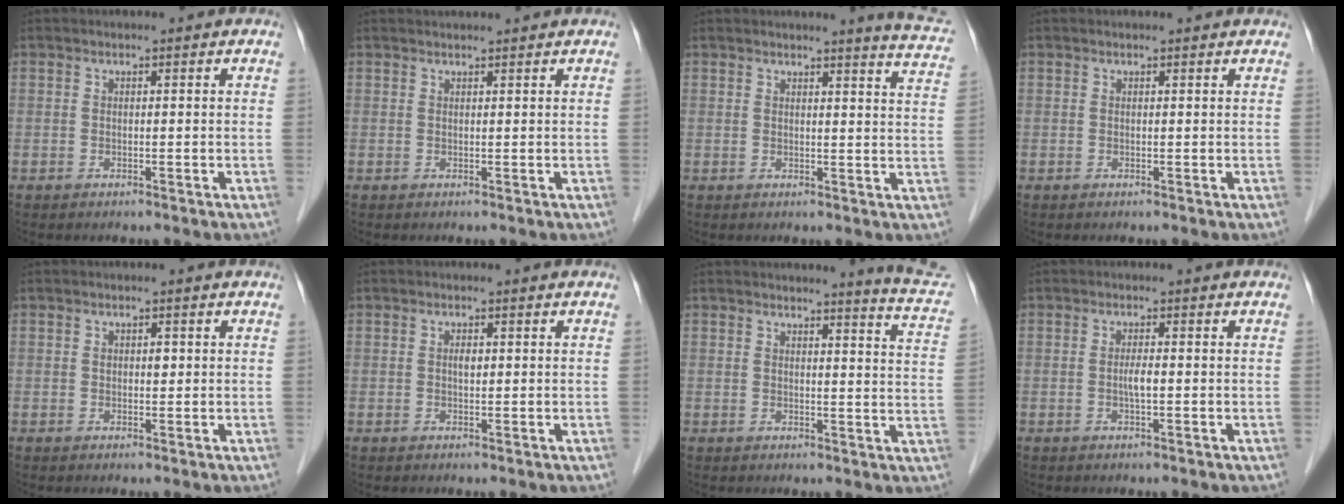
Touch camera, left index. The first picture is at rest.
{"total": 3.2, "force": [3.1, -0.2, 0.9], "torque": [-0.008, 0.023, 0.042]}
{"total": 7.2, "force": [6.8, -0.5, 2.1], "torque": [-0.022, -0.048, 0.050]}
{"total": 1.6, "force": [1.6, 0.2, 0.4], "torque": [-0.012, 0.005, 0.012]}
{"total": 1.3, "force": [0.1, 0.8, 1.0], "torque": [-0.013, -0.001, 0.002]}
{"total": 1.1, "force": [0.0, 0.5, 1.0], "torque": [-0.017, -0.003, 0.001]}
{"total": 8.5, "force": [8.2, -1.3, 1.4], "torque": [-0.020, -0.080, 0.071]}
{"total": 1.6, "force": [-0.4, 0.1, 1.6], "torque": [-0.030, -0.003, -0.007]}